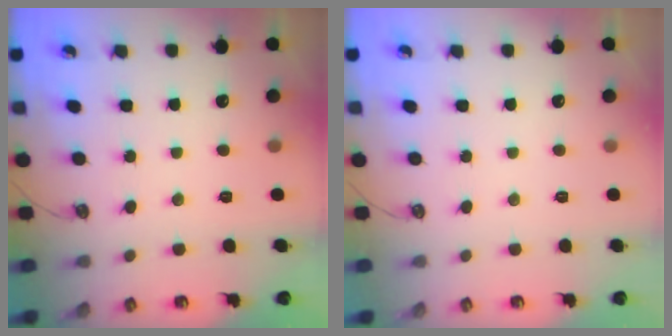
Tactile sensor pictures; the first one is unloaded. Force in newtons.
{"total": 0.0}